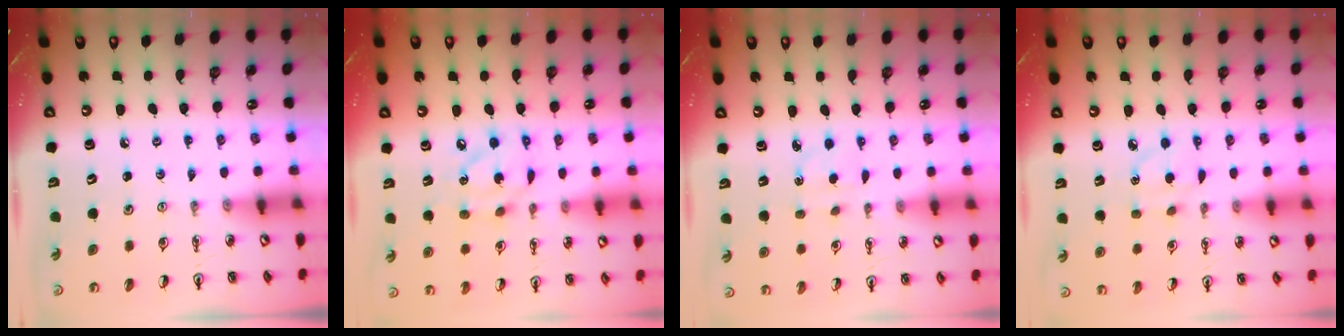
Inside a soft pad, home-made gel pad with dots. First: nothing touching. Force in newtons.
{"total": 9.3, "press": 9.3, "slide": 0.4}
{"total": 2.0, "press": 1.9, "slide": 0.7}
{"total": 6.0, "press": 6.0, "slide": 0.6}